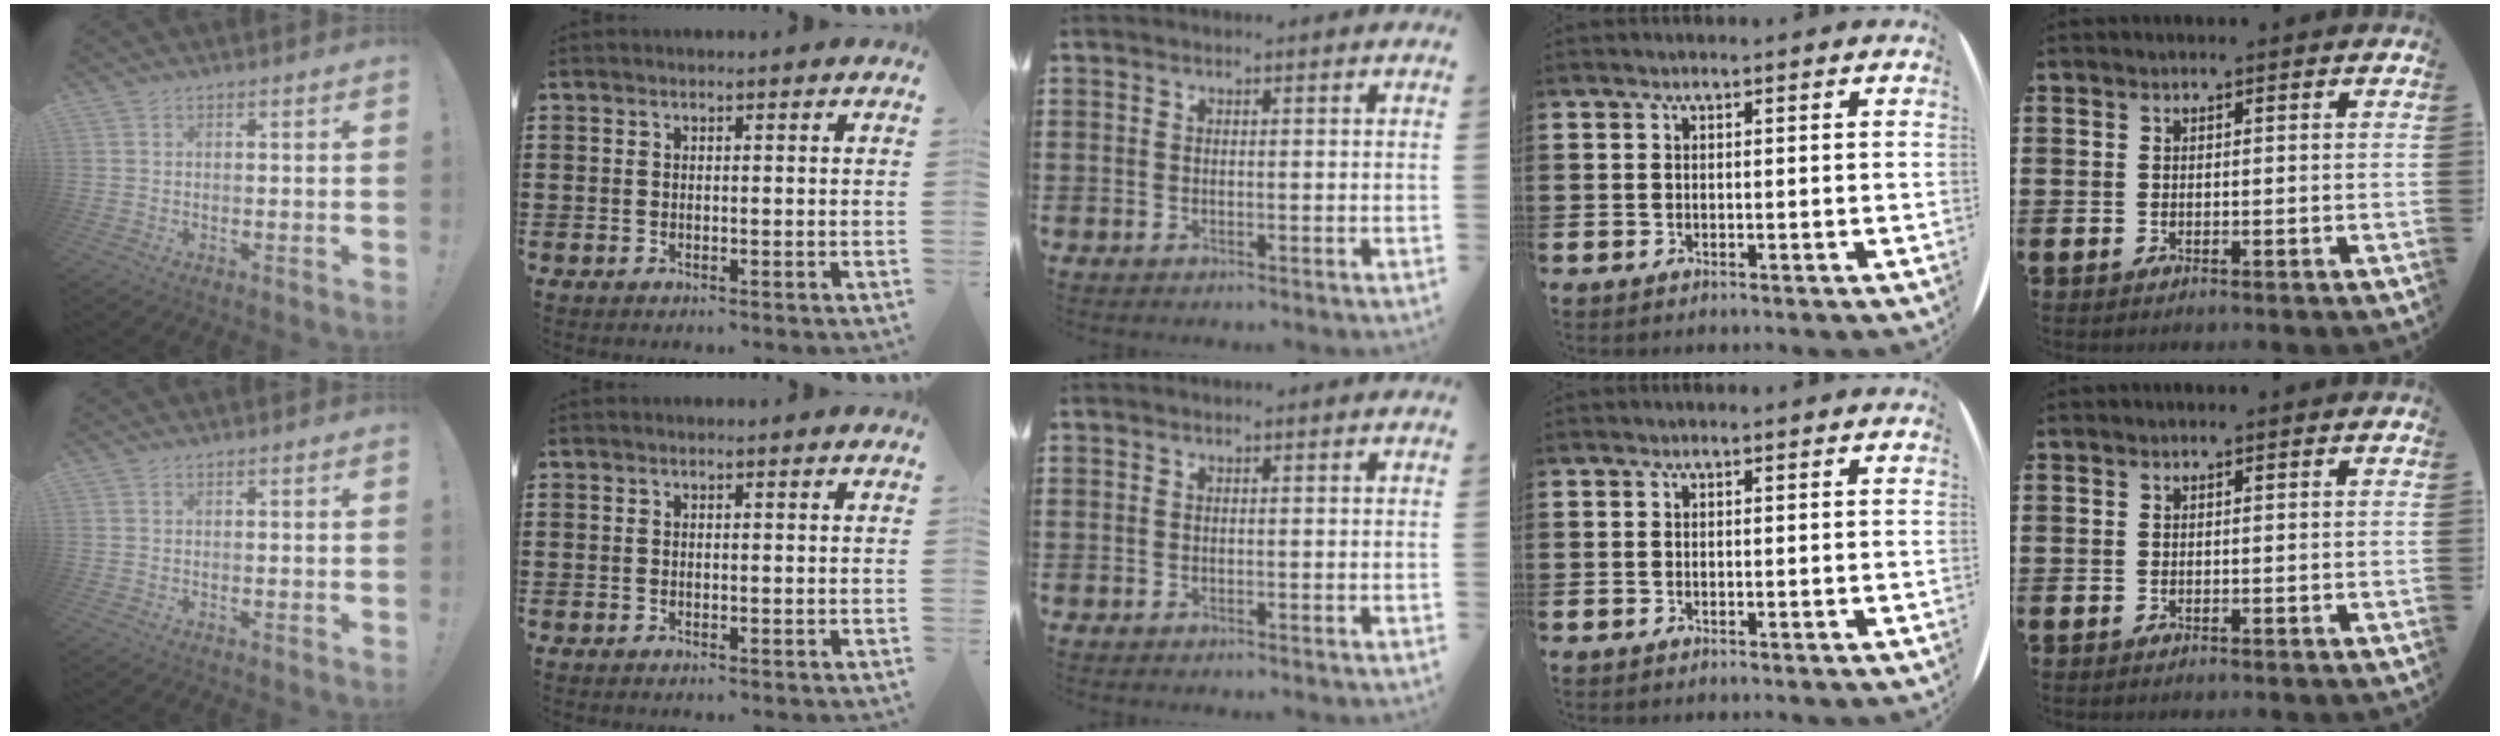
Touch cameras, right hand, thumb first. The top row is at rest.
{}